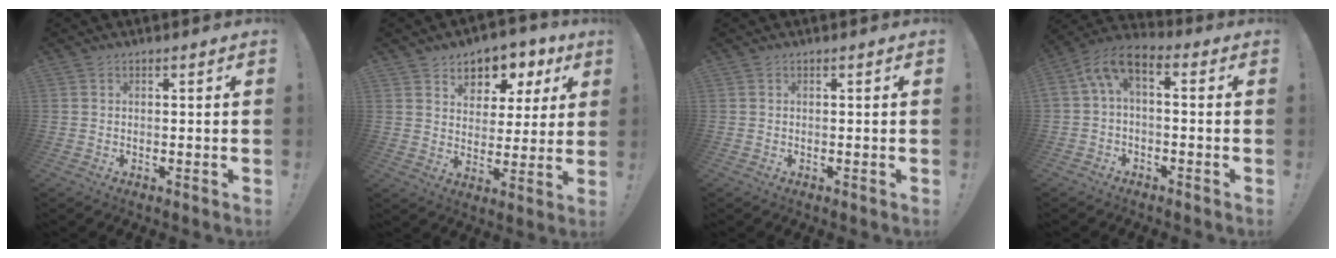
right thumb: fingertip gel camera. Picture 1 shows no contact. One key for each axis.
{"total": 7.5, "fx": 4.2, "fy": 5.9, "fz": 2.0, "tx": -0.020, "ty": -0.037, "tz": 0.078}
{"total": 0.0}
{"total": 5.9, "fx": 0.6, "fy": 2.8, "fz": 5.2, "tx": -0.114, "ty": -0.001, "tz": 0.014}